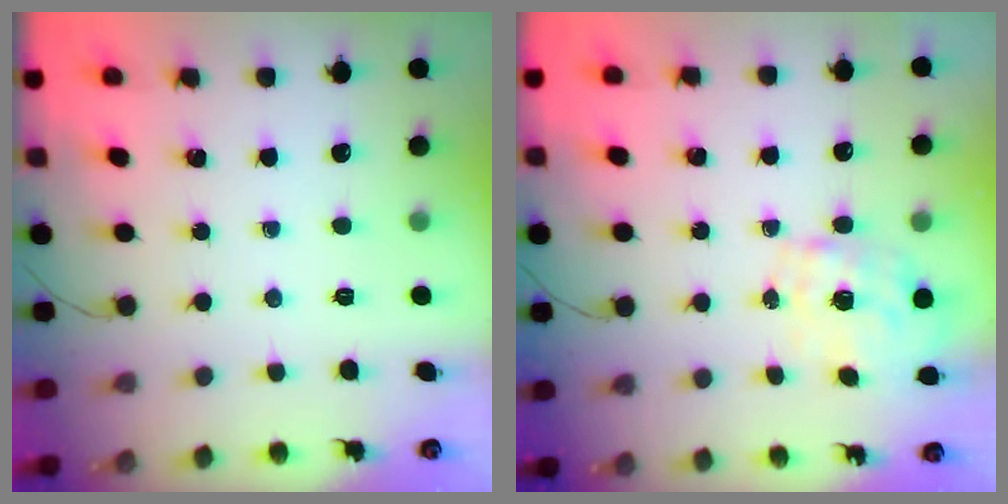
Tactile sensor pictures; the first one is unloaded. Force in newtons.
{"total": 1.6, "press": 1.4, "slide": 0.8}